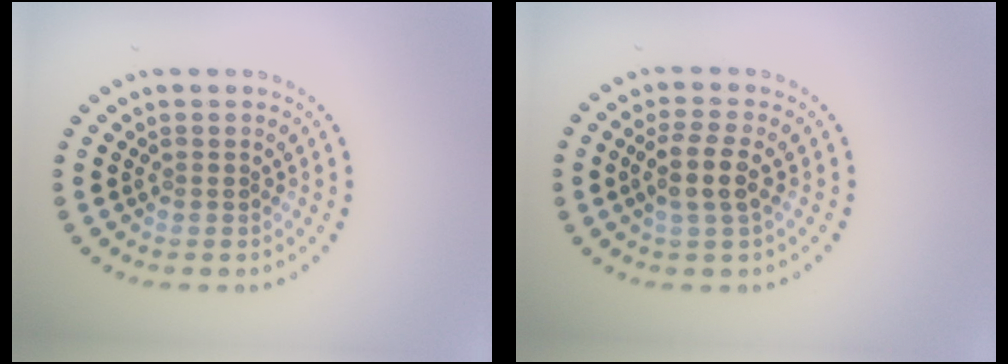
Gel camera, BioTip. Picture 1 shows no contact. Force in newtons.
{"total": 2.8, "press": 2.4, "slide": 1.5}